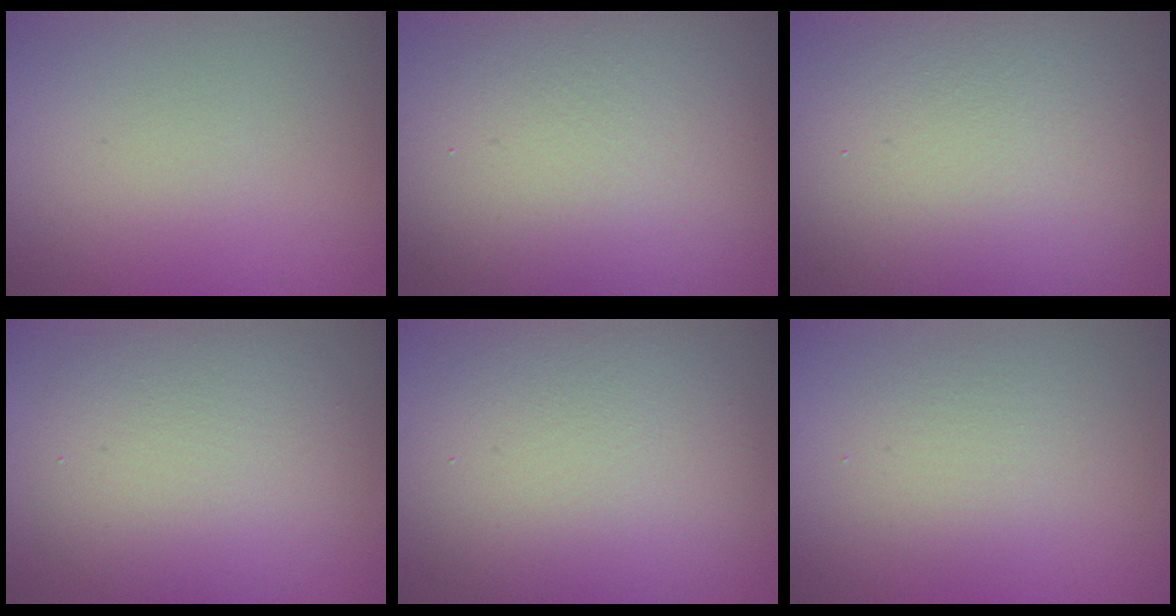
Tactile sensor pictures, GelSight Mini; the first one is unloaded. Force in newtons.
{"total": 13.5, "press": 13.5, "slide": 0.3}
{"total": 10.9, "press": 10.9, "slide": 0.9}
{"total": 6.9, "press": 6.9, "slide": 0.4}
{"total": 10.1, "press": 10.1, "slide": 0.6}
{"total": 2.3, "press": 2.3, "slide": 0.2}